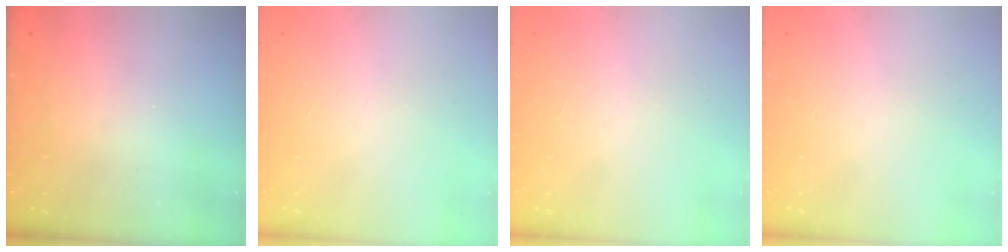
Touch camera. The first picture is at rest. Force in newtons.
{"total": 0.0}
{"total": 0.0}
{"total": 0.0}